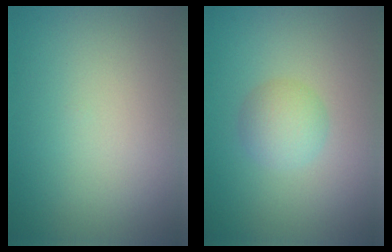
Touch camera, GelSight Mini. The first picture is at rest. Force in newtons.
{"total": 2.4, "press": 2.4, "slide": 0.1}